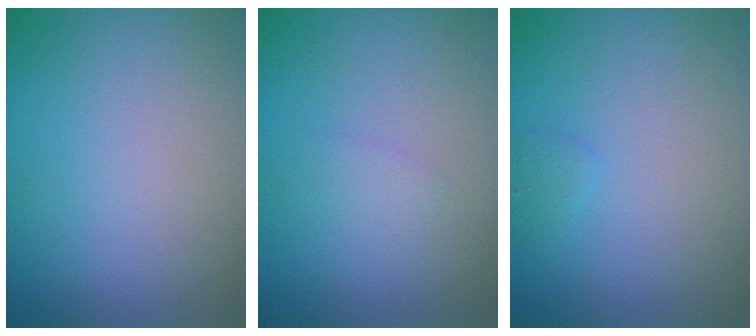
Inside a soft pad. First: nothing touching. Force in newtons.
{"total": 0.8, "press": 0.8, "slide": 0.1}
{"total": 0.7, "press": 0.7, "slide": 0.0}